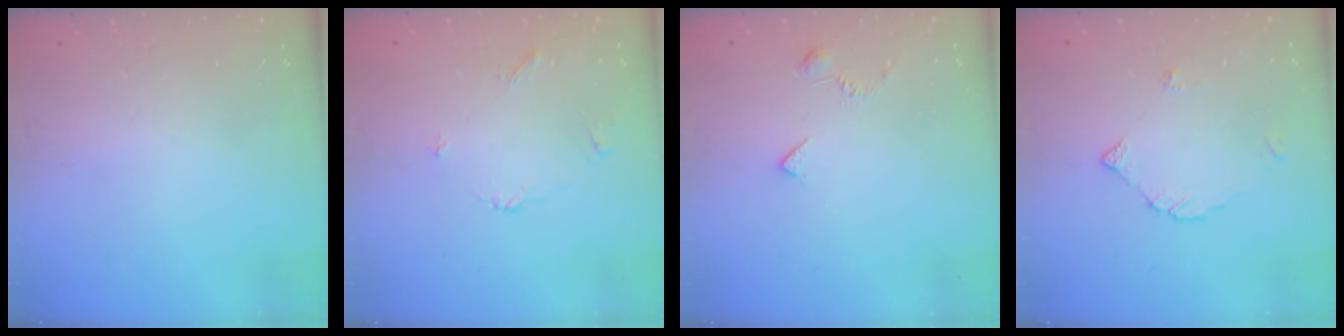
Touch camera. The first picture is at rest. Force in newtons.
{"total": 3.8, "press": 3.8, "slide": 0.1}
{"total": 3.0, "press": 2.9, "slide": 0.7}
{"total": 3.3, "press": 3.3, "slide": 0.4}